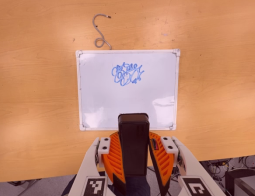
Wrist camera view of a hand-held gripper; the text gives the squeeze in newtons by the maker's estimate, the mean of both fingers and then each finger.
{"total": 9.6, "left": 8.5, "right": 10.6}